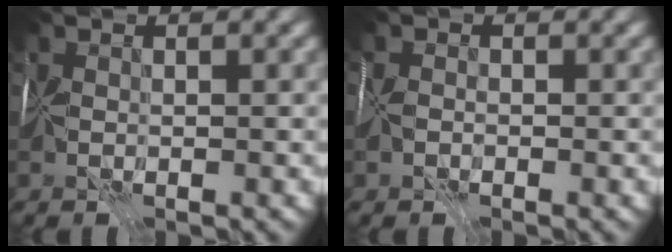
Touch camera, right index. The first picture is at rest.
{"total": 0.7, "force": [-0.4, 0.6, 0.0], "torque": [0.002, 0.006, -0.012]}